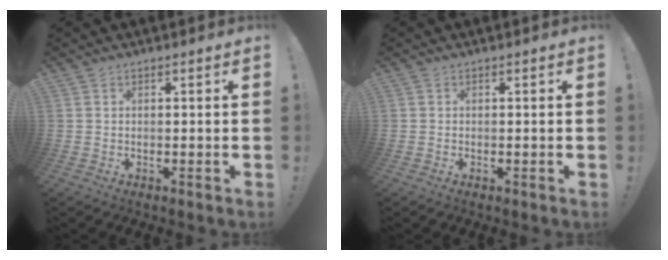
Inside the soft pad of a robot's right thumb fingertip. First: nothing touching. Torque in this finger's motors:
{"motor_torque": [-0.24, -0.08, 0.19, 0.24, 0.02]}